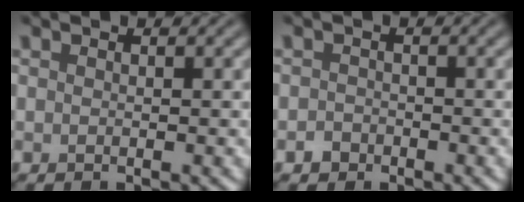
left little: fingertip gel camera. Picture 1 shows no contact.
{"total": 1.1, "force": [-0.7, 0.9, 0.2], "torque": [0.003, 0.001, -0.014]}